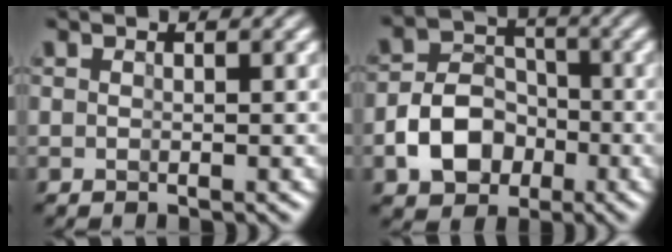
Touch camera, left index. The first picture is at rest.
{"total": 5.7, "force": [-2.3, 4.1, 3.2], "torque": [-0.059, 0.002, -0.040]}